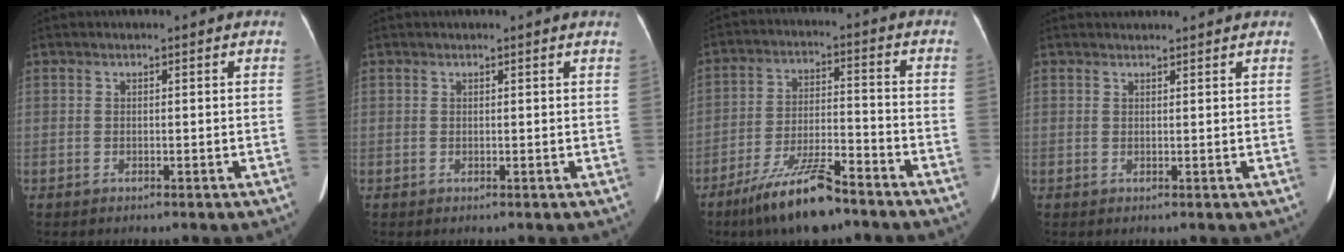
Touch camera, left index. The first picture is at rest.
{"total": 0.8, "force": [0.7, -0.1, 0.2], "torque": [-0.012, -0.002, 0.008]}
{"total": 11.2, "force": [-8.5, 1.8, 7.1], "torque": [-0.143, -0.020, -0.150]}
{"total": 2.9, "force": [2.8, 0.2, 0.4], "torque": [-0.010, 0.022, 0.037]}